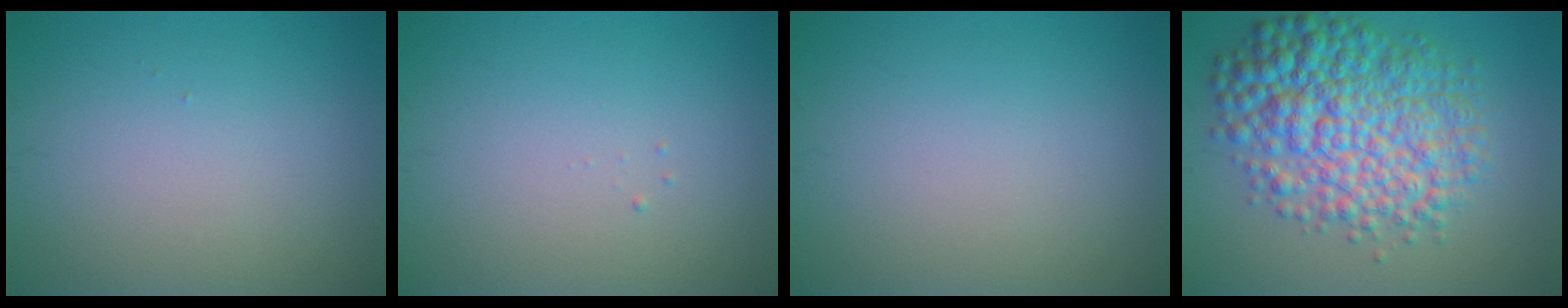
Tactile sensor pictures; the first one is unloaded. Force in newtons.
{"total": 0.0}
{"total": 0.0}
{"total": 9.2, "press": 9.2, "slide": 0.1}